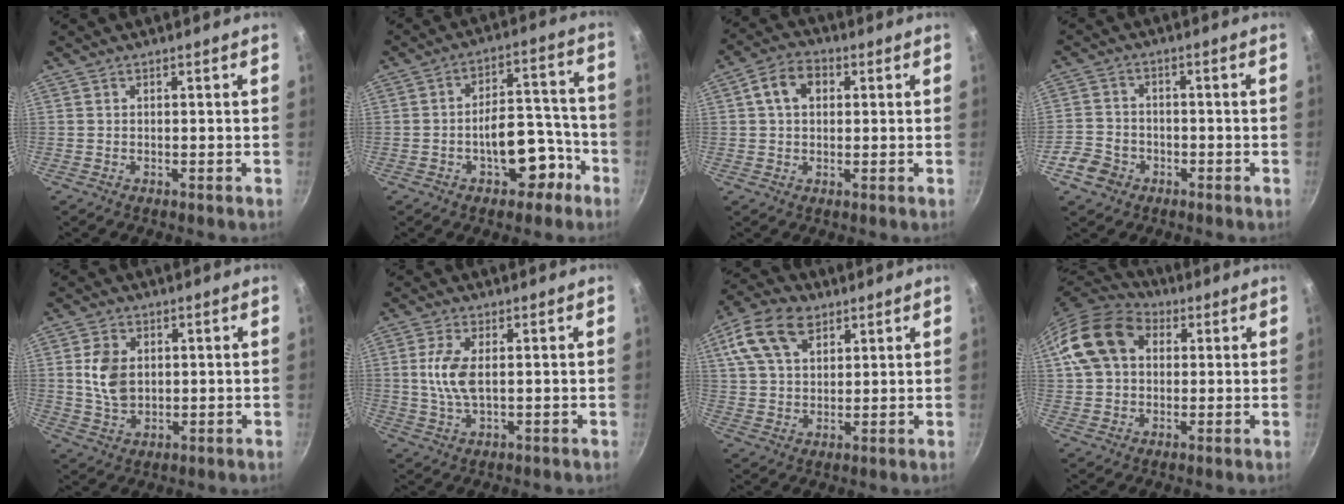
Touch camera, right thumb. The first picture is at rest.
{"total": 12.0, "force": [-5.2, 7.0, 8.2], "torque": [-0.068, 0.069, -0.061]}
{"total": 7.1, "force": [1.7, 5.2, 4.6], "torque": [-0.062, 0.013, 0.020]}
{"total": 6.2, "force": [-3.0, 5.0, 2.2], "torque": [-0.029, 0.029, -0.058]}
{"total": 7.9, "force": [1.2, 5.6, 5.4], "torque": [-0.089, -0.009, 0.026]}
{"total": 6.8, "force": [0.7, 3.1, 6.0], "torque": [-0.126, 0.000, 0.014]}
{"total": 12.8, "force": [6.1, 8.0, 7.9], "torque": [-0.135, 0.002, 0.105]}
{"total": 15.4, "force": [3.8, 11.5, 9.5], "torque": [-0.162, 0.024, 0.052]}